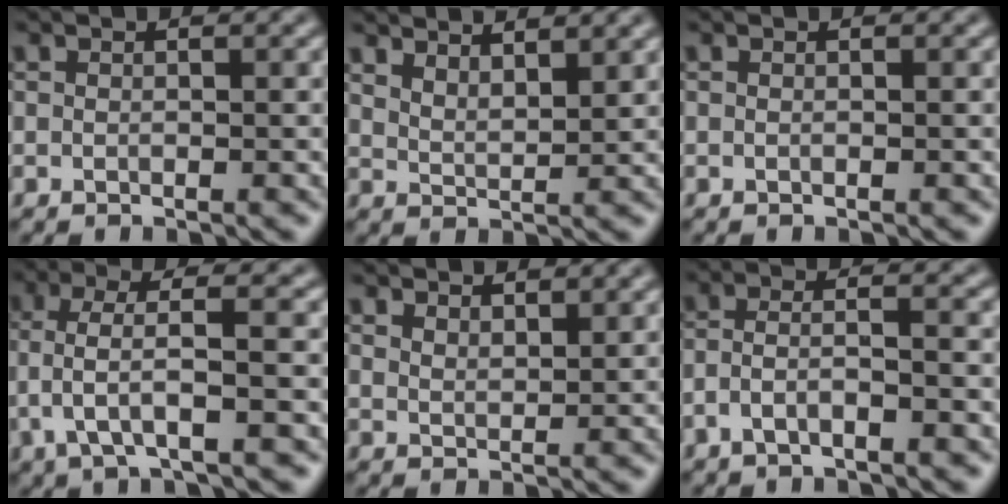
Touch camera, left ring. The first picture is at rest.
{"total": 4.3, "force": [3.7, 1.2, 1.9], "torque": [-0.020, 0.006, 0.049]}
{"total": 0.0}
{"total": 4.3, "force": [-0.4, 0.9, 4.2], "torque": [-0.091, 0.010, -0.005]}
{"total": 2.4, "force": [2.3, 0.6, 0.7], "torque": [-0.012, 0.002, 0.037]}
{"total": 3.2, "force": [-1.7, 0.8, 2.6], "torque": [-0.055, 0.007, -0.038]}